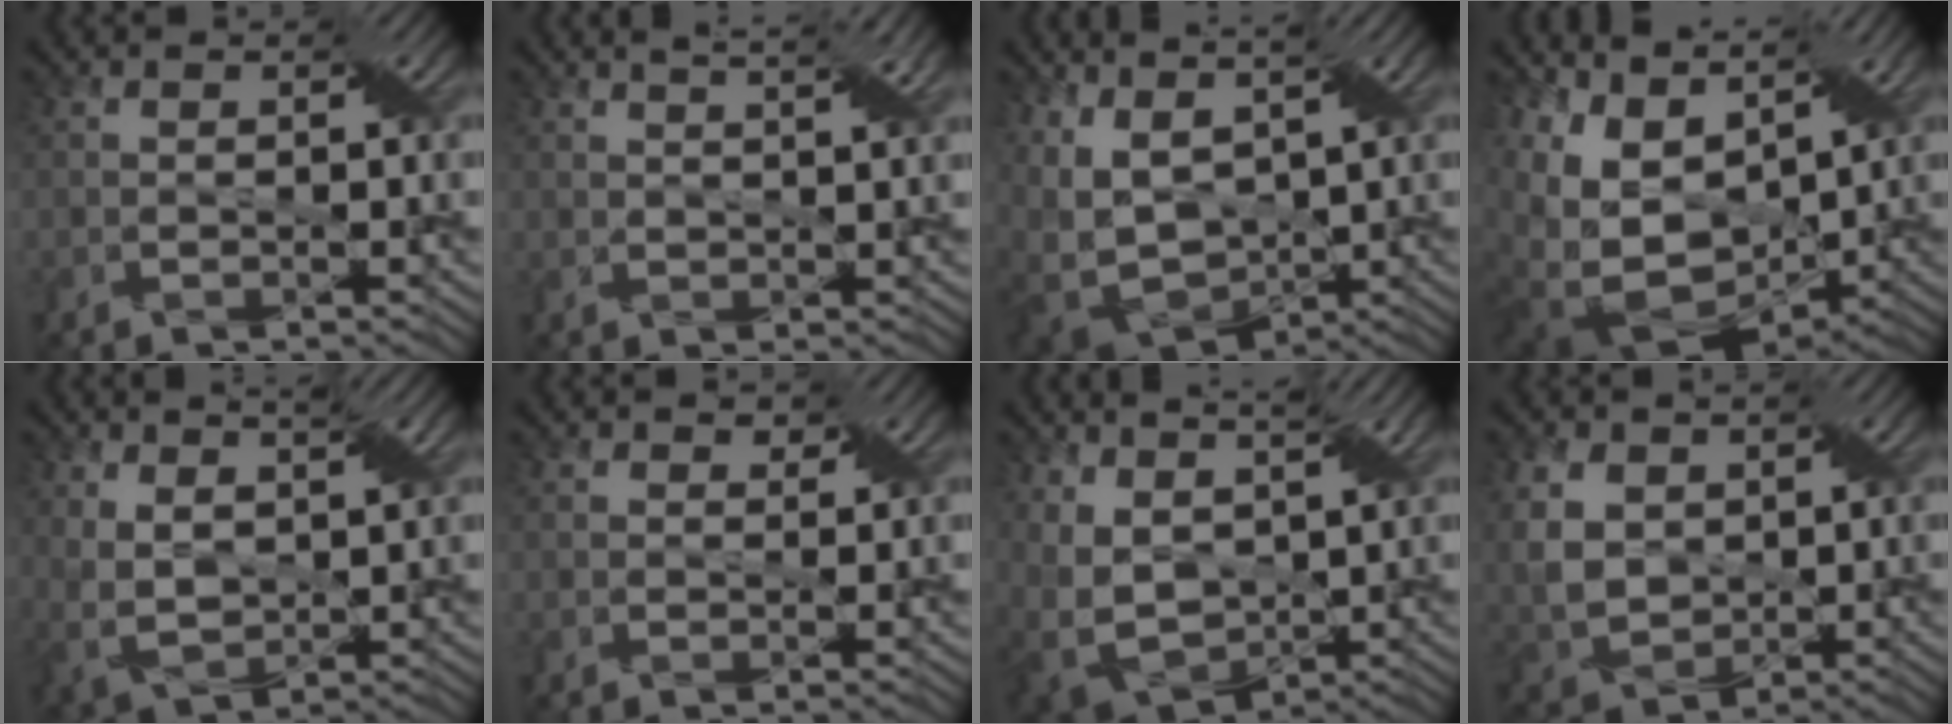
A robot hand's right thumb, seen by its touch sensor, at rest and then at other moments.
{"total": 4.0, "force": [2.7, 0.8, 2.8], "torque": [-0.040, 0.010, 0.027]}
{"total": 9.8, "force": [1.4, 5.8, 7.8], "torque": [-0.211, -0.005, 0.041]}
{"total": 16.3, "force": [1.8, 11.2, 11.7], "torque": [-0.264, -0.007, 0.068]}
{"total": 6.2, "force": [2.7, 3.2, 4.7], "torque": [-0.117, -0.003, 0.050]}
{"total": 1.0, "force": [0.8, 0.6, 0.3], "torque": [-0.007, -0.001, 0.014]}
{"total": 9.3, "force": [3.4, 5.8, 6.4], "torque": [-0.176, -0.007, 0.069]}
{"total": 8.0, "force": [2.3, 5.9, 4.9], "torque": [-0.146, 0.002, 0.049]}